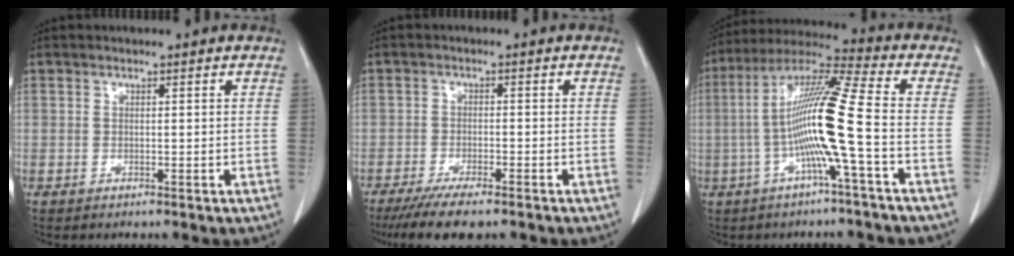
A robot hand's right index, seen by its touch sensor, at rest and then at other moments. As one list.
[{"total": 7.1, "force": [-5.5, 1.6, 4.2], "torque": [-0.065, -0.013, -0.090]}, {"total": 13.0, "force": [-2.5, -1.4, 12.6], "torque": [-0.241, 0.013, -0.059]}]